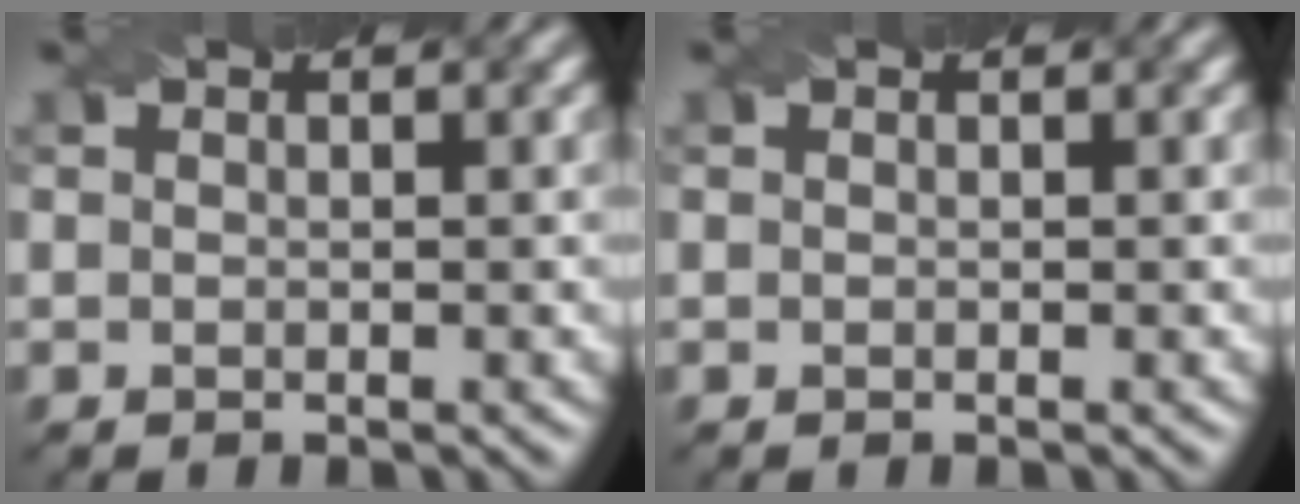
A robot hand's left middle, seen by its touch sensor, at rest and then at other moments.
{"total": 0.0}